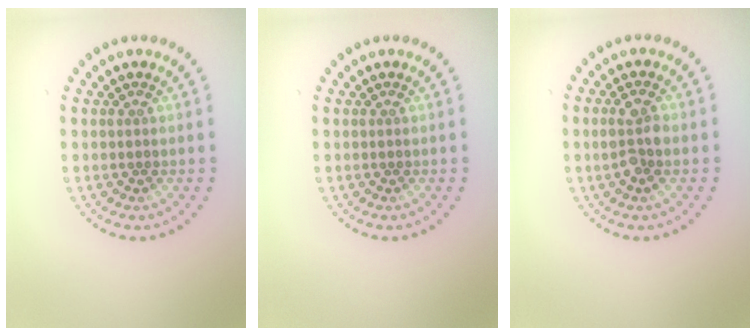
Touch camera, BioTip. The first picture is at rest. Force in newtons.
{"total": 0.0}
{"total": 2.4, "press": 2.4, "slide": 0.4}